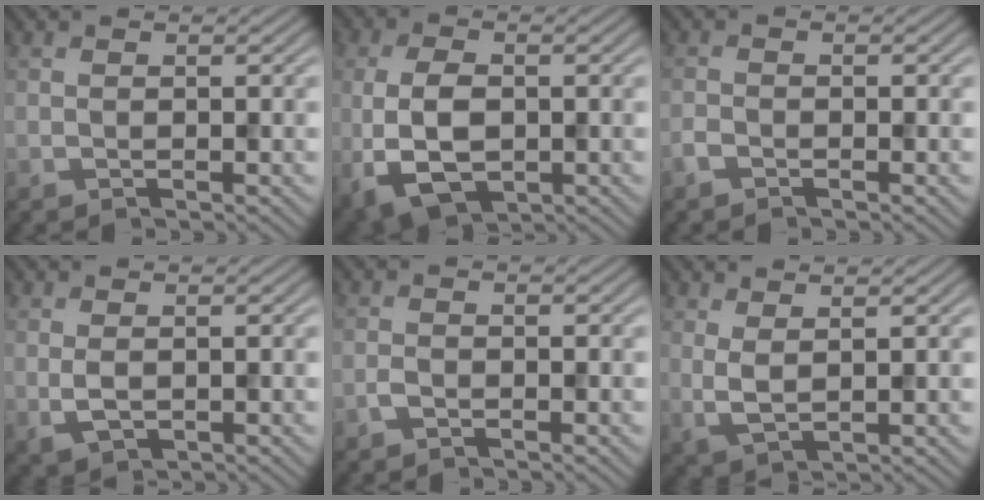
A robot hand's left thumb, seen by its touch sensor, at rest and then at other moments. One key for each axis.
{"total": 7.7, "fx": -1.1, "fy": 4.5, "fz": 6.1, "tx": -0.138, "ty": -0.010, "tz": -0.023}
{"total": 1.2, "fx": -0.9, "fy": 0.5, "fz": 0.5, "tx": -0.011, "ty": 0.001, "tz": -0.024}
{"total": 2.1, "fx": 0.2, "fy": 1.1, "fz": 1.8, "tx": -0.041, "ty": -0.004, "tz": 0.006}
{"total": 1.1, "fx": -0.7, "fy": 0.4, "fz": 0.6, "tx": -0.013, "ty": 0.003, "tz": -0.018}
{"total": 2.8, "fx": 1.6, "fy": 0.8, "fz": 2.2, "tx": -0.053, "ty": -0.003, "tz": 0.034}